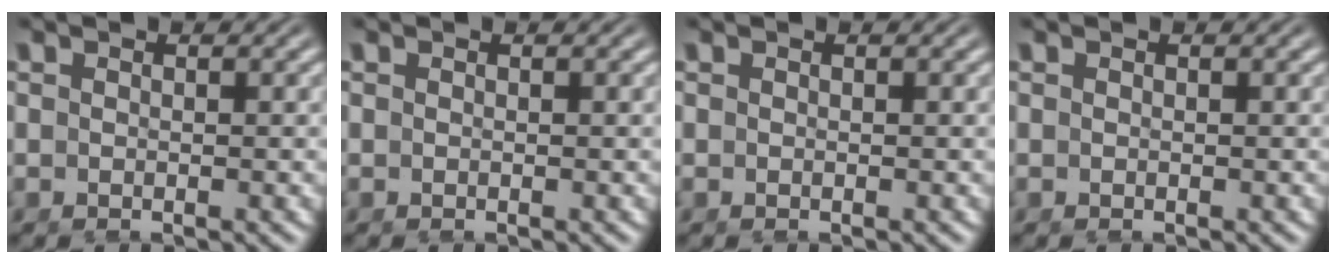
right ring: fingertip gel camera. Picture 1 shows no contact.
{"total": 0.0}
{"total": 0.0}
{"total": 0.0}